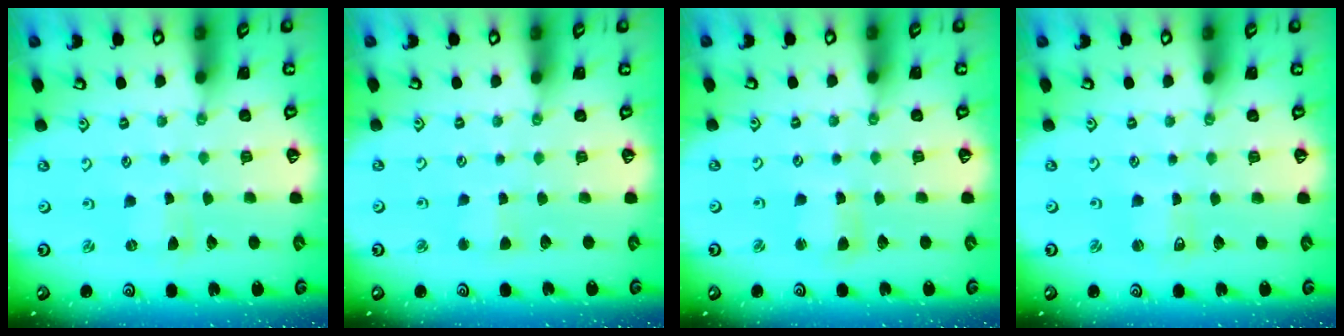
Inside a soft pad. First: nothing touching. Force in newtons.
{"total": 2.5, "press": 2.5, "slide": 0.3}
{"total": 3.1, "press": 3.1, "slide": 0.2}
{"total": 0.7, "press": 0.7, "slide": 0.1}